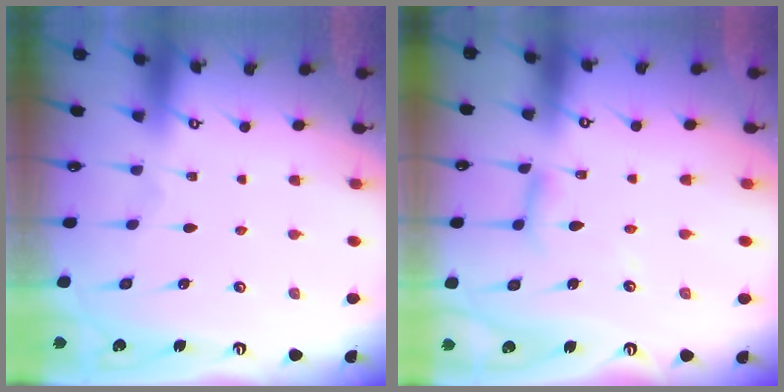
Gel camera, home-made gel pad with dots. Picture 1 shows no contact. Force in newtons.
{"total": 9.0, "press": 8.9, "slide": 0.7}